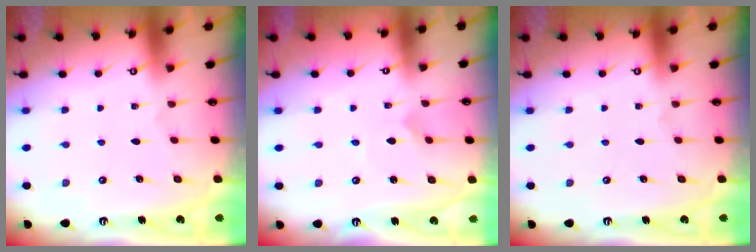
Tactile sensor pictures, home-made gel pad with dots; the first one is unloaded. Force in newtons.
{"total": 1.2, "press": 1.2, "slide": 0.1}
{"total": 0.0}